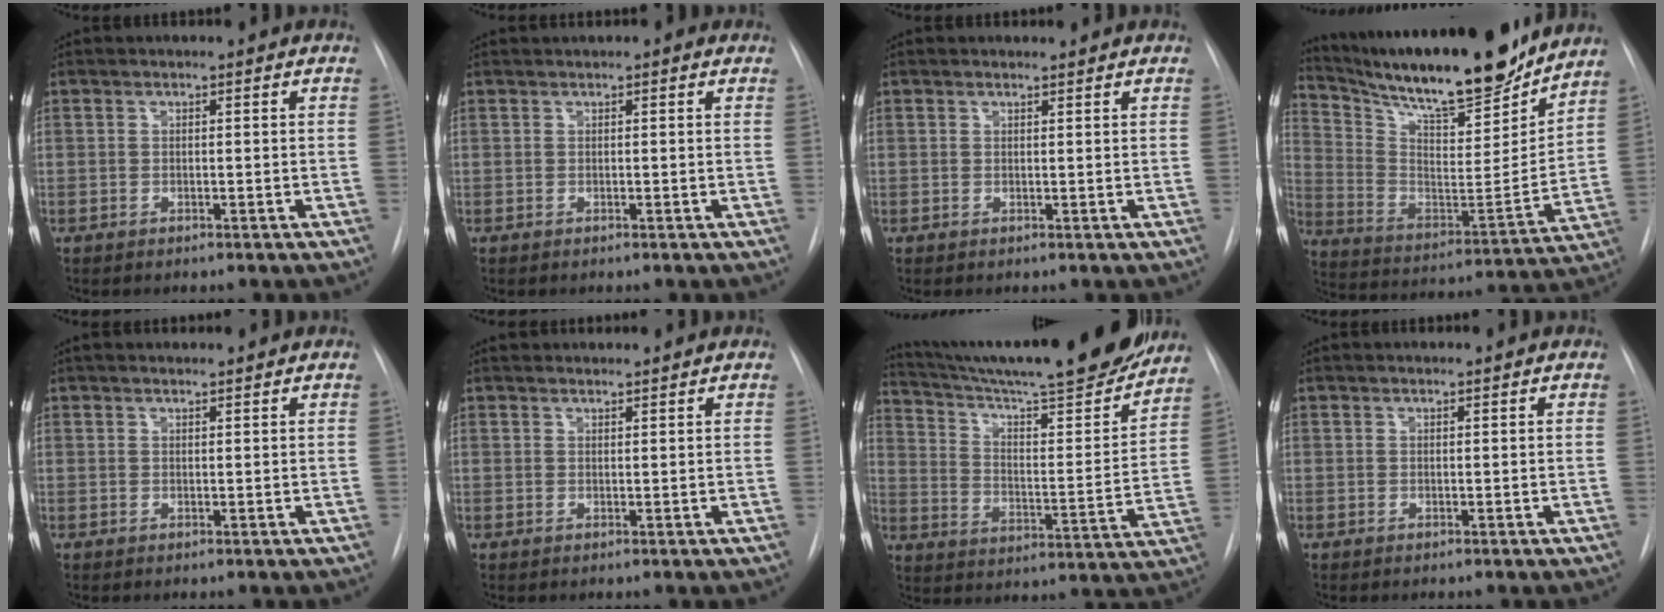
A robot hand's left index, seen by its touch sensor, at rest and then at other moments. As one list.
[{"total": 1.9, "force": [1.6, 0.4, 0.9], "torque": [-0.010, 0.024, 0.021]}, {"total": 1.2, "force": [1.2, 0.1, 0.1], "torque": [-0.009, 0.001, 0.020]}, {"total": 23.9, "force": [20.6, 3.7, 11.6], "torque": [-0.209, -0.024, 0.327]}, {"total": 4.3, "force": [4.0, 0.5, 1.5], "torque": [-0.018, 0.024, 0.055]}, {"total": 4.5, "force": [4.4, 0.6, 1.0], "torque": [-0.011, 0.027, 0.059]}, {"total": 26.8, "force": [23.8, 1.9, 12.2], "torque": [-0.200, -0.048, 0.339]}, {"total": 0.6, "force": [0.6, 0.0, 0.0], "torque": [-0.007, 0.000, 0.012]}]